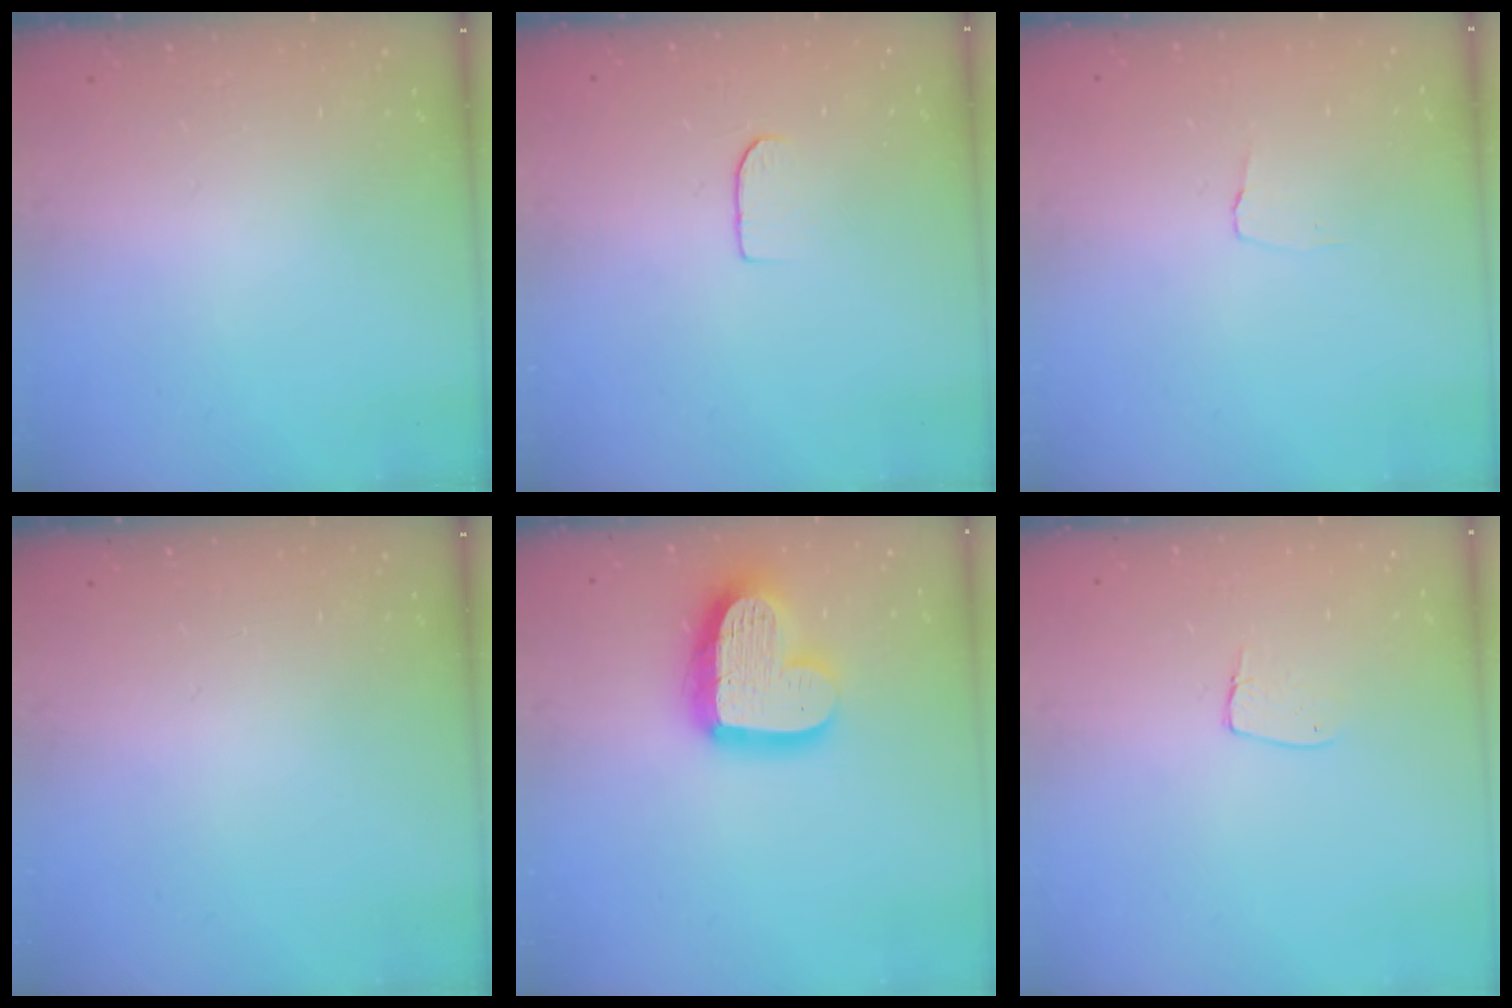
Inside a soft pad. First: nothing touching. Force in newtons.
{"total": 5.0, "press": 5.0, "slide": 0.5}
{"total": 2.9, "press": 2.8, "slide": 0.3}
{"total": 0.0}
{"total": 17.9, "press": 17.8, "slide": 1.7}
{"total": 5.5, "press": 5.5, "slide": 0.3}